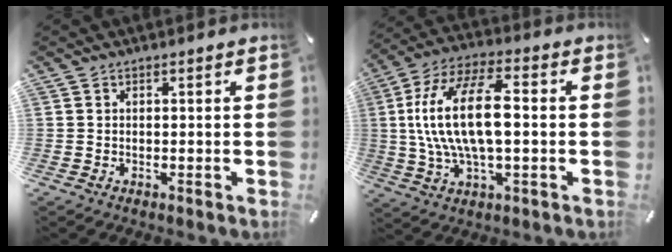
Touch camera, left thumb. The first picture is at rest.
{"total": 18.3, "force": [0.5, 8.3, 16.3], "torque": [-0.338, 0.001, 0.003]}